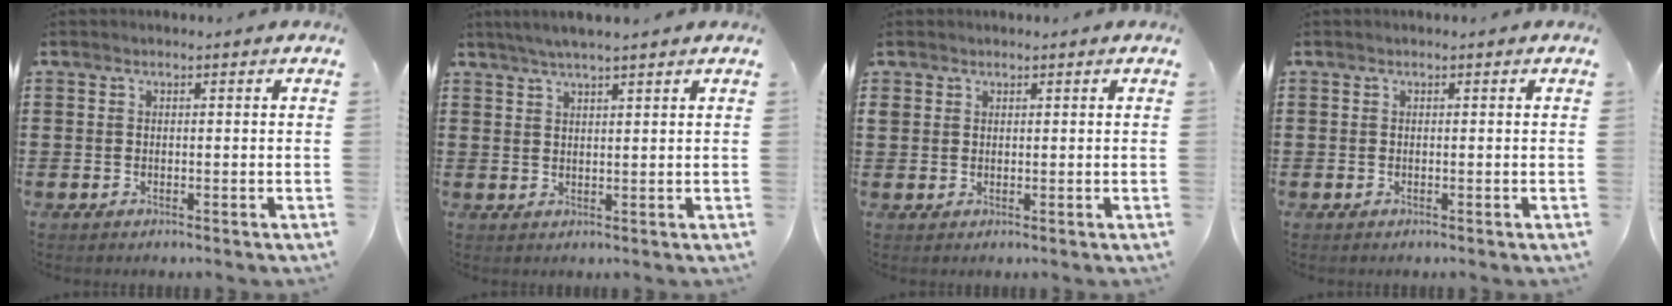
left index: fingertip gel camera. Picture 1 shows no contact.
{"total": 2.7, "force": [2.2, -0.1, 1.5], "torque": [-0.033, 0.004, 0.041]}
{"total": 1.5, "force": [1.1, 1.0, 0.1], "torque": [-0.007, 0.006, 0.023]}
{"total": 0.0}